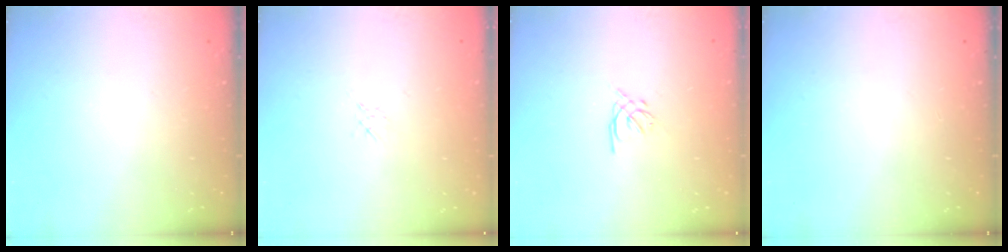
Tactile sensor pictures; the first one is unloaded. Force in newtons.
{"total": 2.2, "press": 2.2, "slide": 0.4}
{"total": 1.6, "press": 1.5, "slide": 0.5}
{"total": 0.0}